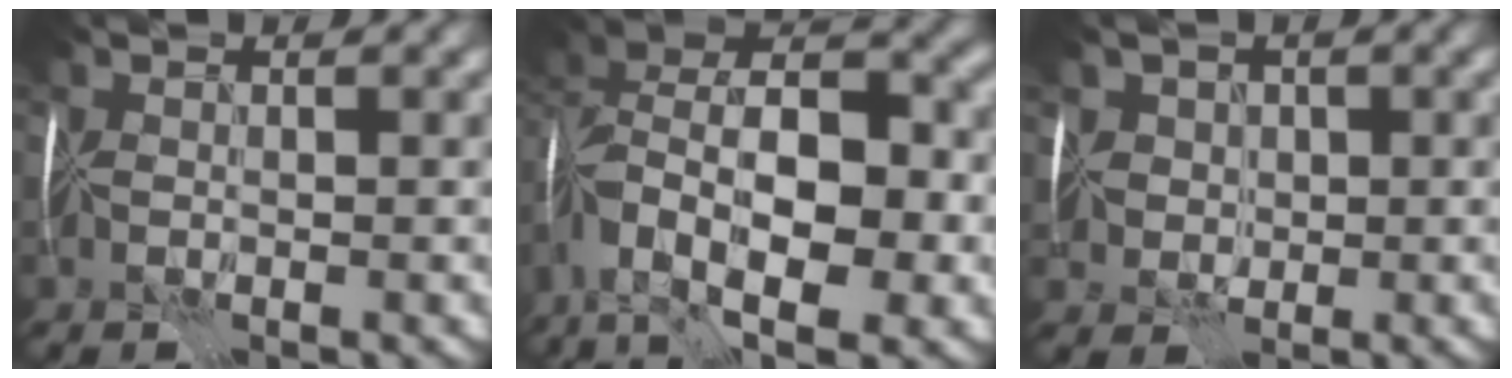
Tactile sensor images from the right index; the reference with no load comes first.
{"total": 12.6, "force": [-3.9, 6.8, 9.9], "torque": [-0.183, 0.007, -0.074]}
{"total": 4.3, "force": [2.1, 3.4, 1.6], "torque": [-0.026, 0.019, 0.024]}